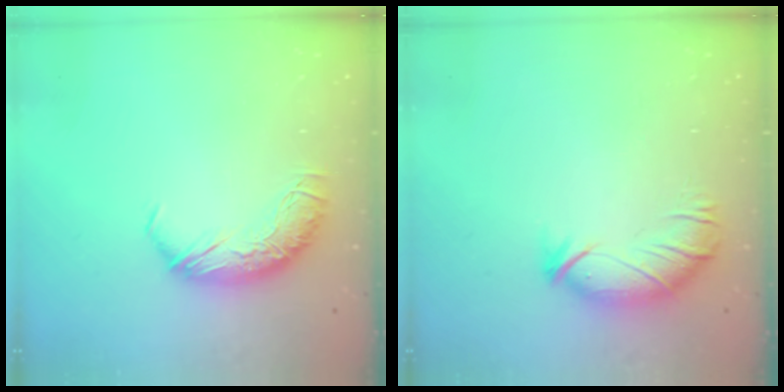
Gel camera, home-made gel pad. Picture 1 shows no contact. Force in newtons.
{"total": 2.9, "press": 2.3, "slide": 1.7}